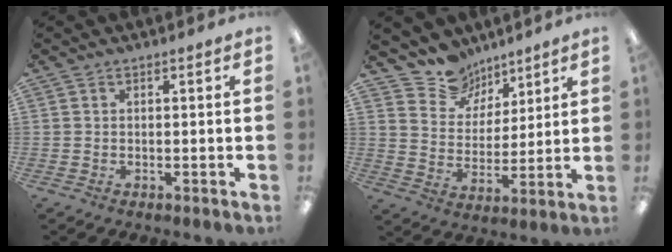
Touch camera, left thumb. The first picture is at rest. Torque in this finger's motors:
{"motor_torque": [-0.01, -0.08, -0.27, -0.45, -0.07]}